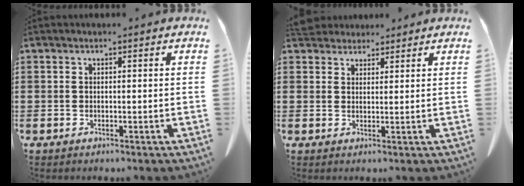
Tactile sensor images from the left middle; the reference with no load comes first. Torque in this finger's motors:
{"motor_torque": [0.40, -0.18, 0.18, 0.03]}